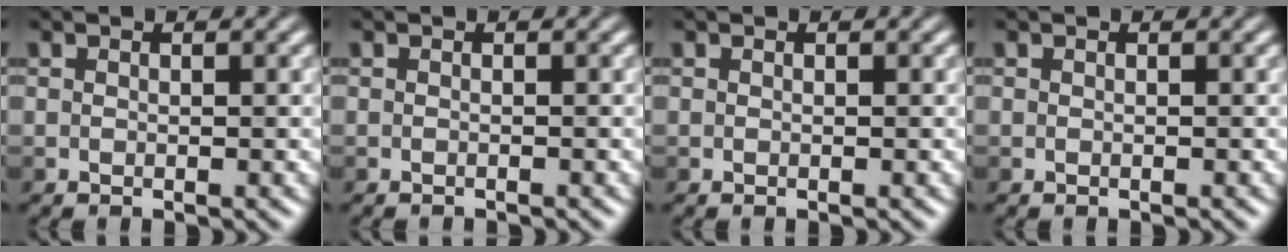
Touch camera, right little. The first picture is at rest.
{"total": 0.8, "force": [-0.8, 0.1, 0.2], "torque": [0.003, -0.003, -0.013]}
{"total": 0.0}
{"total": 0.0}